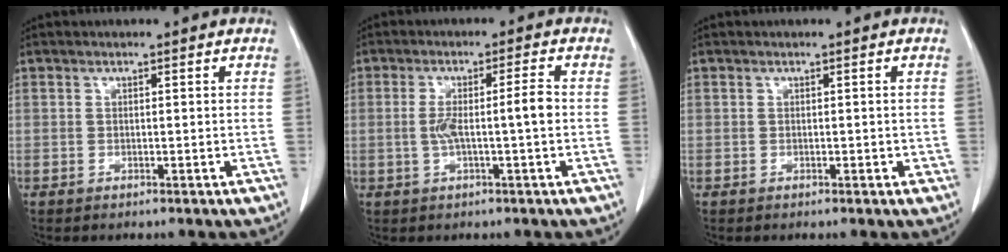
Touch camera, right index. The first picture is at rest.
{"total": 5.3, "force": [-0.5, 0.0, 5.3], "torque": [-0.099, 0.012, -0.005]}
{"total": 0.9, "force": [-0.1, 0.6, 0.7], "torque": [-0.008, 0.001, 0.001]}